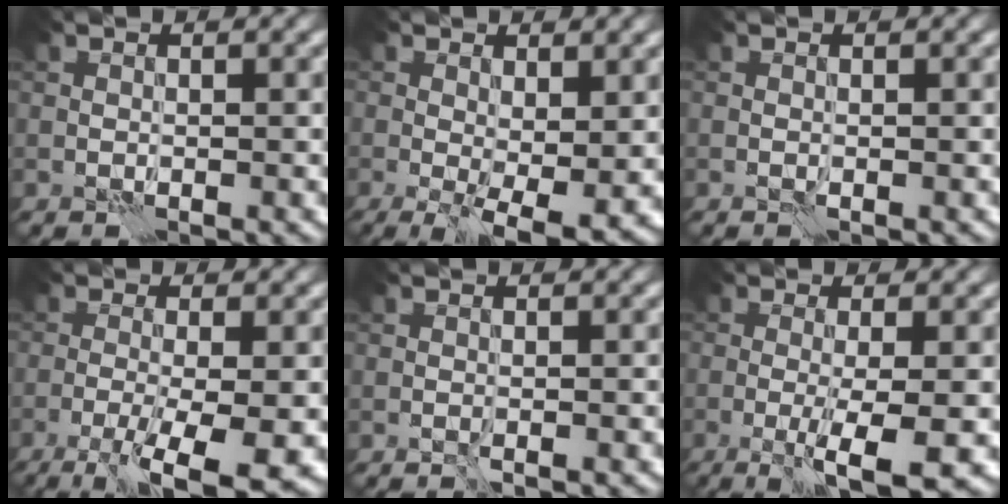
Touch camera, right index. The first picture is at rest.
{"total": 6.4, "force": [-1.4, 2.3, 5.7], "torque": [-0.093, -0.015, -0.013]}
{"total": 0.0}
{"total": 7.4, "force": [-4.1, 1.4, 6.1], "torque": [-0.099, -0.009, -0.070]}
{"total": 0.8, "force": [-0.6, -0.1, 0.5], "torque": [-0.011, -0.001, -0.011]}
{"total": 5.4, "force": [-2.0, 0.7, 5.0], "torque": [-0.077, -0.003, -0.038]}